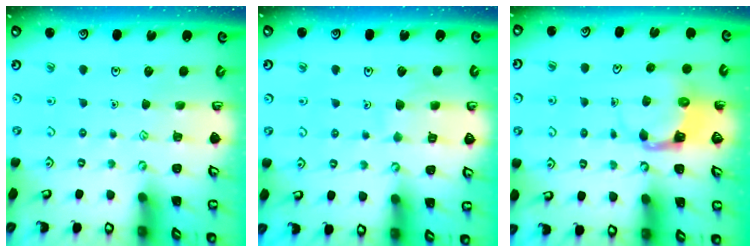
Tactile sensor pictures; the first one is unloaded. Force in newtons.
{"total": 6.3, "press": 6.3, "slide": 0.5}
{"total": 3.9, "press": 3.8, "slide": 0.7}